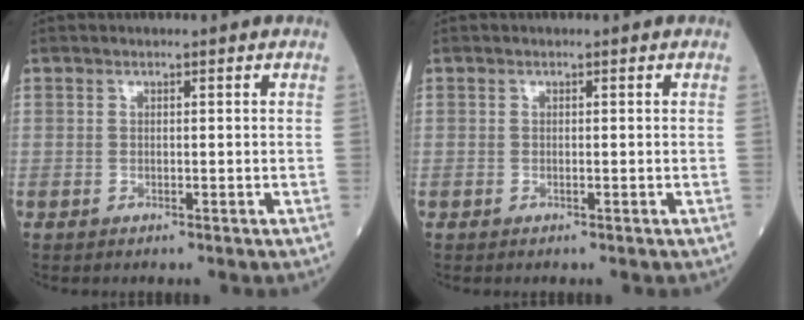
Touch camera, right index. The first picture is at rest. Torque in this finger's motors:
{"motor_torque": [0.05, -0.05, -0.05, 0.00]}